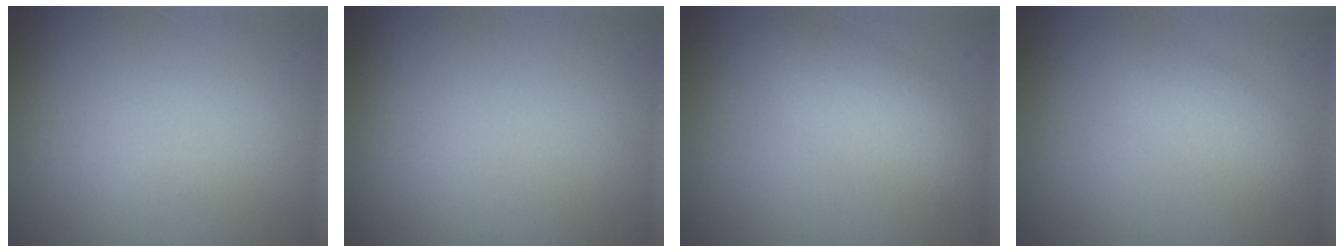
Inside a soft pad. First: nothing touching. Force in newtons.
{"total": 0.0}
{"total": 3.3, "press": 3.3, "slide": 0.1}
{"total": 1.9, "press": 1.9, "slide": 0.1}